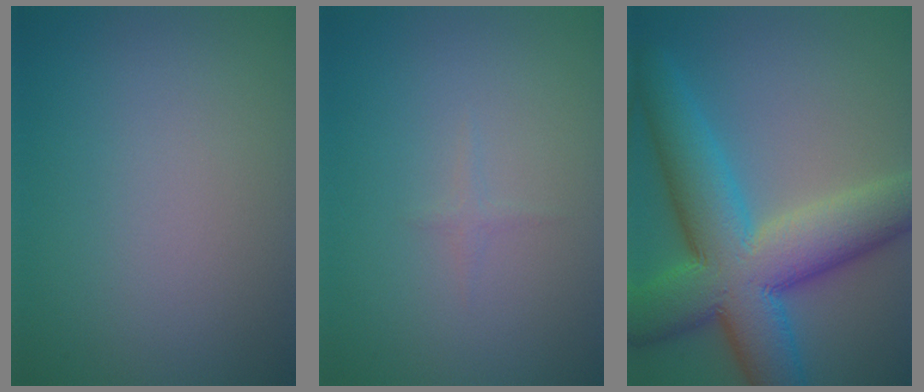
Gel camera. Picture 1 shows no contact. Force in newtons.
{"total": 0.6, "press": 0.6, "slide": 0.0}
{"total": 12.4, "press": 12.4, "slide": 0.3}